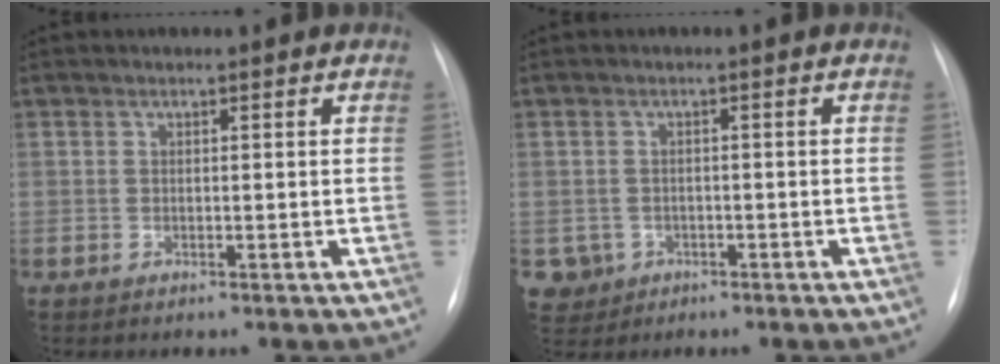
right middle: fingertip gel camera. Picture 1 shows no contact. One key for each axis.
{"total": 4.0, "fx": -1.6, "fy": 3.7, "fz": 0.2, "tx": -0.004, "ty": 0.007, "tz": -0.023}